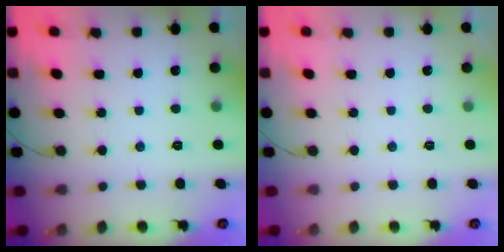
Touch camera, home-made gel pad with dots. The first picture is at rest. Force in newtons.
{"total": 0.0}